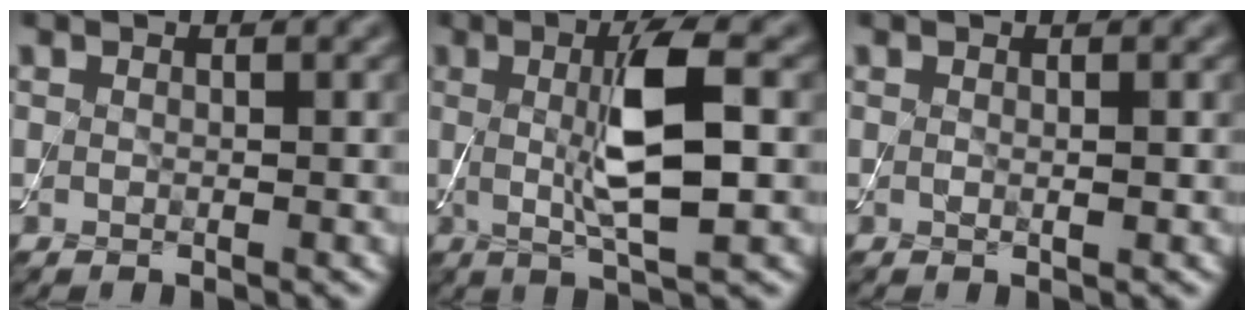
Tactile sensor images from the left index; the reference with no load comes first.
{"total": 6.7, "force": [0.5, 1.5, 6.5], "torque": [-0.121, 0.000, 0.009]}
{"total": 0.6, "force": [0.1, 0.1, 0.6], "torque": [-0.009, -0.001, 0.000]}